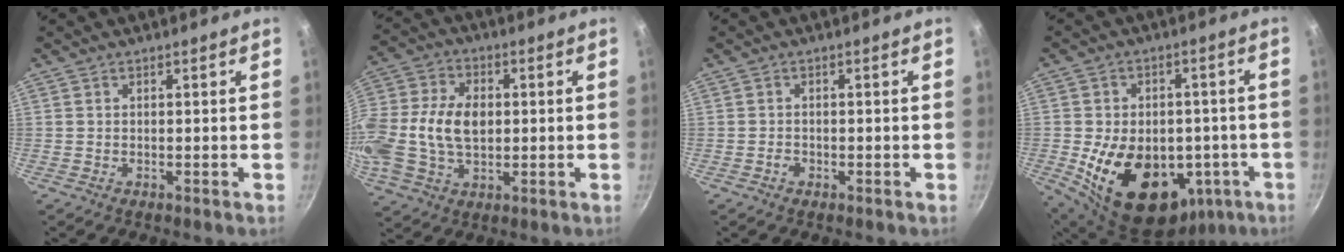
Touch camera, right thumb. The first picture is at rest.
{"total": 18.9, "force": [0.2, 12.9, 13.8], "torque": [-0.282, 0.023, 0.000]}
{"total": 1.2, "force": [-0.7, 0.9, 0.5], "torque": [-0.011, 0.004, -0.012]}
{"total": 22.0, "force": [-5.6, 15.4, 14.8], "torque": [-0.217, 0.017, -0.059]}